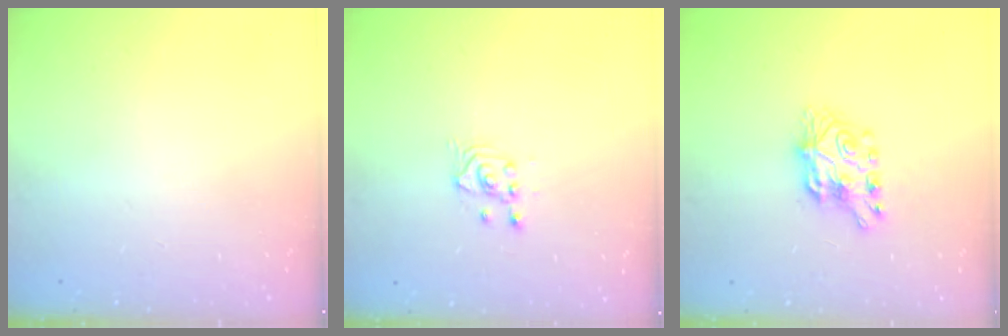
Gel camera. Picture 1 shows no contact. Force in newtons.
{"total": 2.7, "press": 2.7, "slide": 0.3}
{"total": 7.7, "press": 7.6, "slide": 0.7}